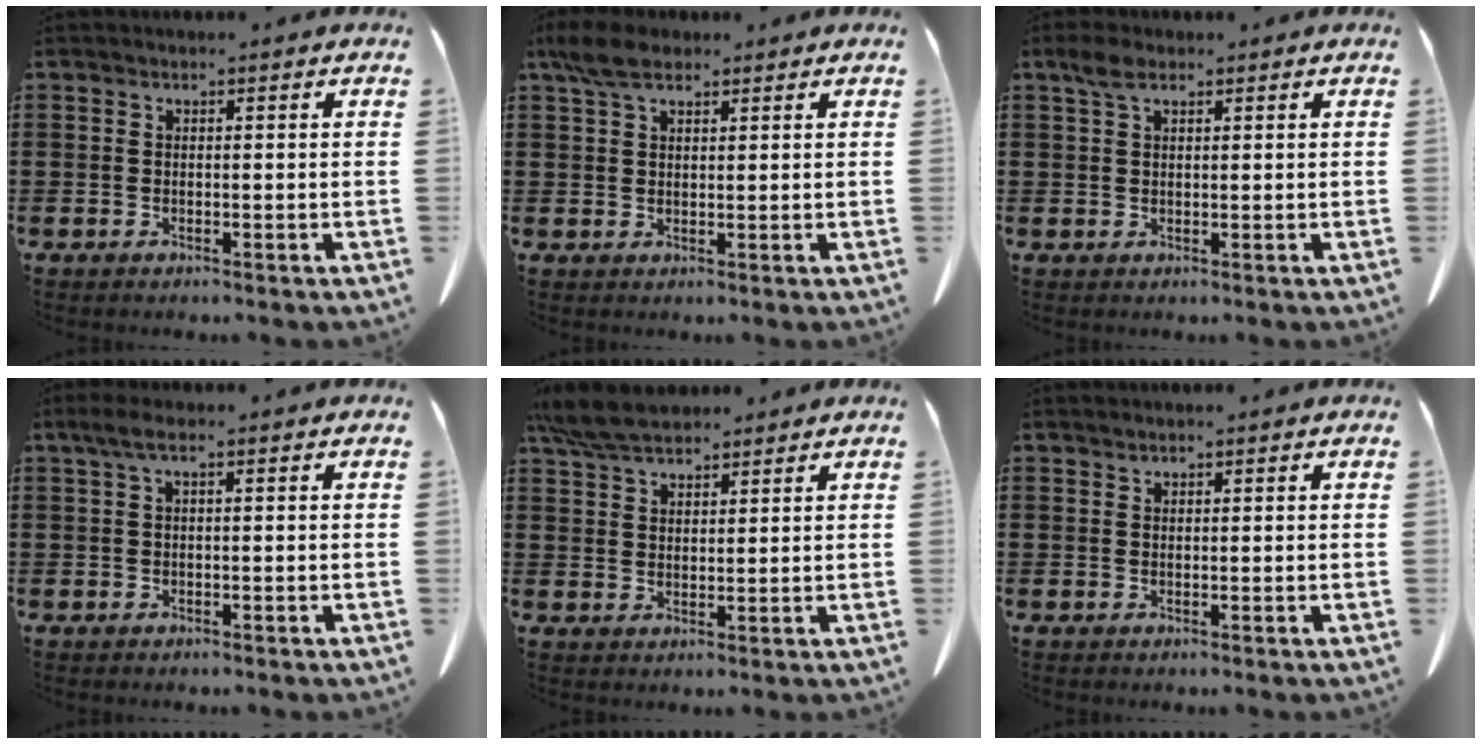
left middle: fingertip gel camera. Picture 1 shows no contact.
{"total": 4.7, "force": [3.3, 2.1, 2.7], "torque": [-0.062, 0.005, 0.061]}
{"total": 2.5, "force": [1.5, 1.3, 1.6], "torque": [-0.037, 0.007, 0.027]}
{"total": 2.1, "force": [0.3, 0.4, 2.1], "torque": [-0.045, 0.000, 0.002]}
{"total": 6.3, "force": [5.5, 1.9, 2.5], "torque": [-0.067, -0.006, 0.105]}
{"total": 0.6, "force": [0.6, 0.1, 0.0], "torque": [-0.003, 0.001, 0.012]}